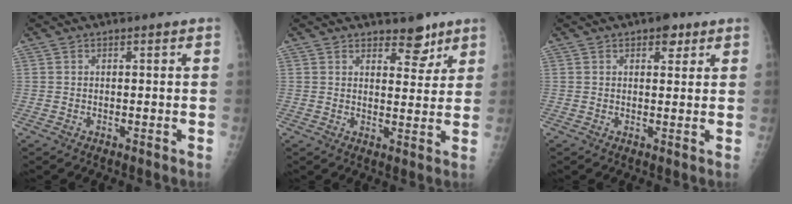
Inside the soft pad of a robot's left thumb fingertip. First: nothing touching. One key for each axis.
{"total": 5.2, "fx": 3.9, "fy": 2.6, "fz": 2.2, "tx": -0.001, "ty": -0.026, "tz": 0.056}
{"total": 3.2, "fx": 1.8, "fy": 1.8, "fz": 1.8, "tx": -0.007, "ty": -0.005, "tz": 0.022}